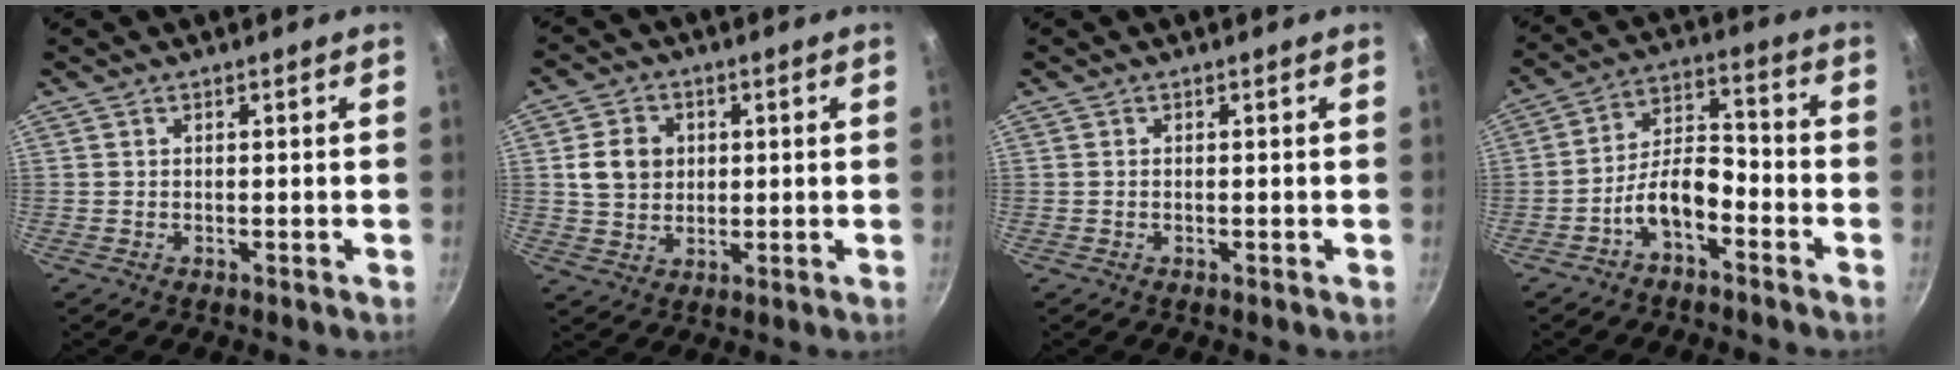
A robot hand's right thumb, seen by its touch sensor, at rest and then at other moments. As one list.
[{"total": 7.6, "force": [1.3, 6.4, 3.8], "torque": [-0.045, 0.004, 0.019]}, {"total": 0.0}, {"total": 8.6, "force": [-4.7, 4.1, 6.0], "torque": [-0.095, 0.056, -0.089]}]